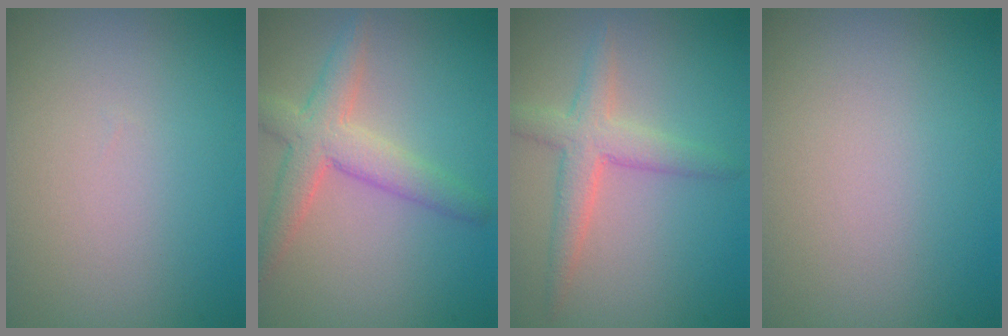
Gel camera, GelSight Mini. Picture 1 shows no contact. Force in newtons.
{"total": 4.2, "press": 4.2, "slide": 0.4}
{"total": 3.2, "press": 3.2, "slide": 0.1}
{"total": 0.0}